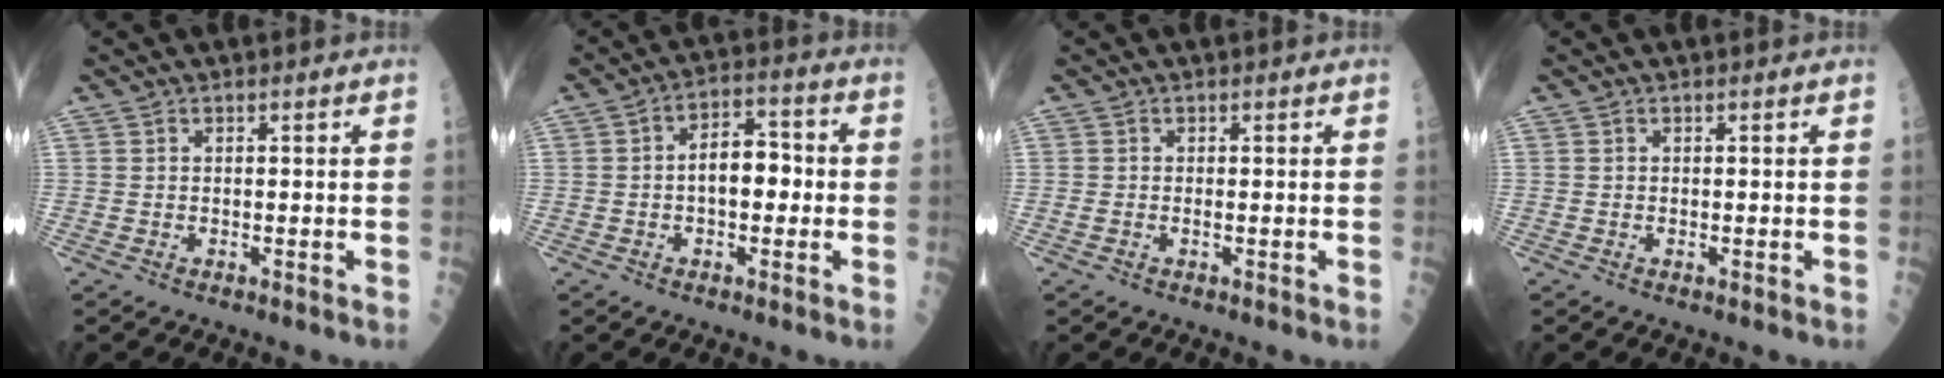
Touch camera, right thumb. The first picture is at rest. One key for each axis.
{"total": 8.1, "fx": -0.4, "fy": 4.6, "fz": 6.7, "tx": -0.081, "ty": 0.027, "tz": -0.013}
{"total": 0.6, "fx": 0.0, "fy": 0.2, "fz": 0.5, "tx": -0.014, "ty": 0.002, "tz": 0.000}
{"total": 0.0}